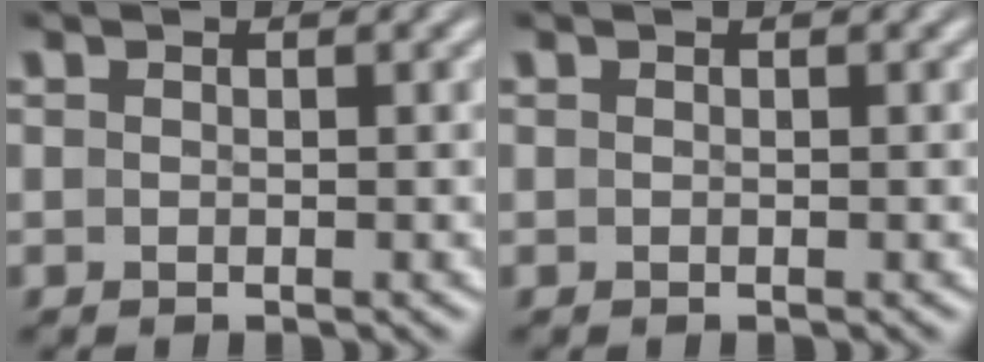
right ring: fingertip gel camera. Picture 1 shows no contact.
{"total": 0.0}